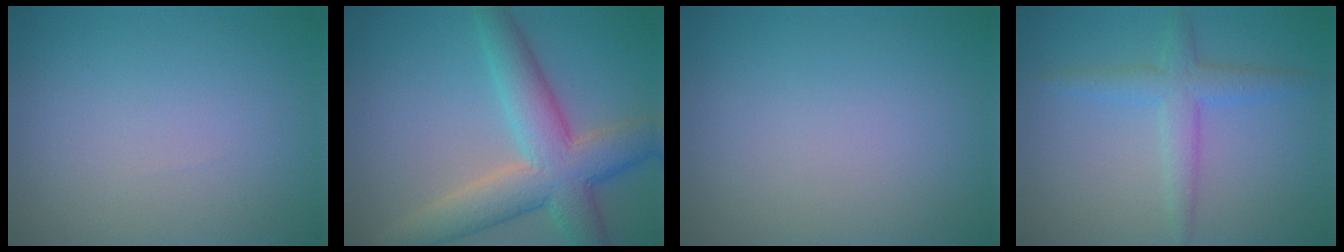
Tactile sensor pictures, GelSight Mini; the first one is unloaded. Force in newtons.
{"total": 8.0, "press": 8.0, "slide": 0.3}
{"total": 0.0}
{"total": 3.0, "press": 3.0, "slide": 0.1}